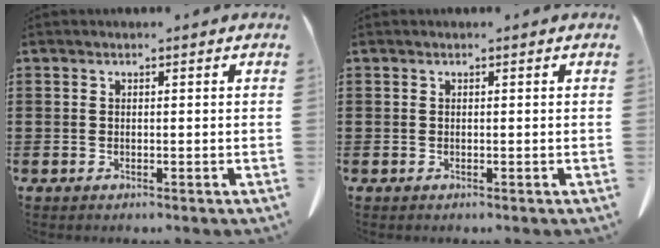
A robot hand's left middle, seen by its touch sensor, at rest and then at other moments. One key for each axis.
{"total": 0.0}